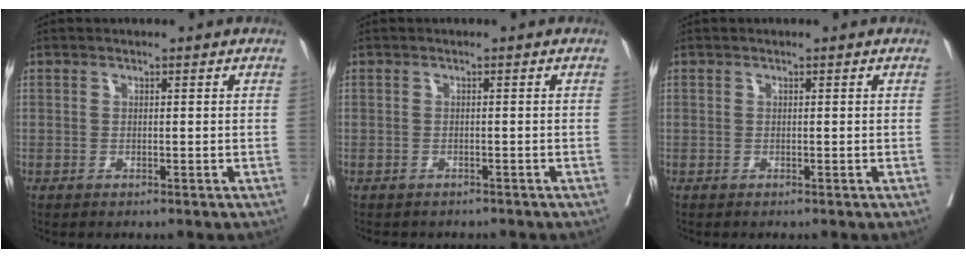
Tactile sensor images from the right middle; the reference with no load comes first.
{"total": 3.7, "force": [-3.2, 1.6, 0.8], "torque": [-0.010, 0.000, -0.041]}
{"total": 0.0}